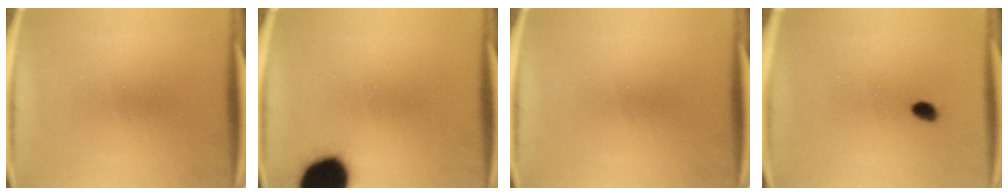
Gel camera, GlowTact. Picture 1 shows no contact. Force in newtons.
{"total": 18.1}
{"total": 0.0}
{"total": 1.5}